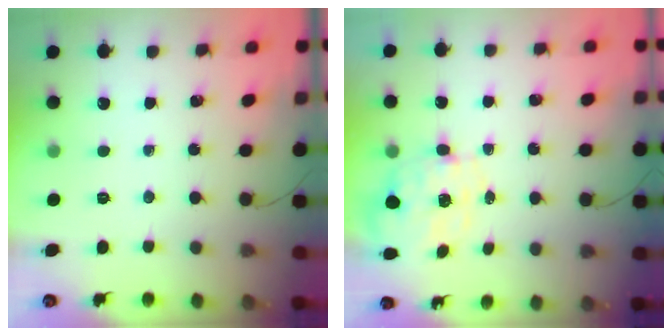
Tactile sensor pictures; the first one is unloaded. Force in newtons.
{"total": 2.0, "press": 1.8, "slide": 1.0}